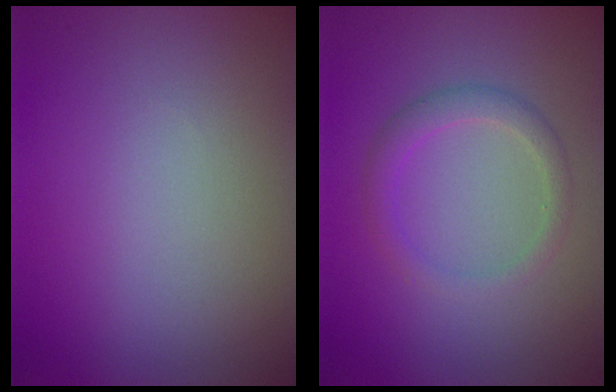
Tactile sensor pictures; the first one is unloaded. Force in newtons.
{"total": 2.1, "press": 2.1, "slide": 0.2}